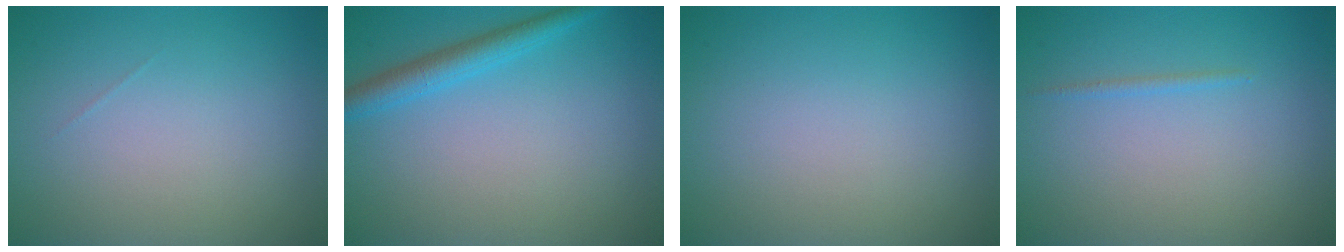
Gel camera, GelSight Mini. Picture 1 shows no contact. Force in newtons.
{"total": 2.7, "press": 2.7, "slide": 0.2}
{"total": 0.0}
{"total": 0.6, "press": 0.6, "slide": 0.1}